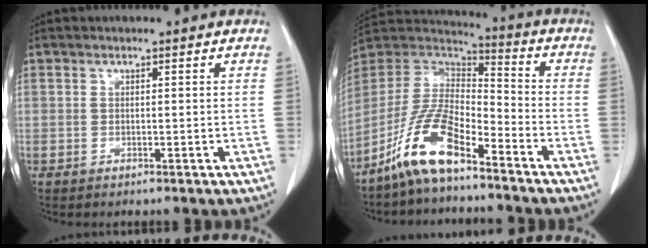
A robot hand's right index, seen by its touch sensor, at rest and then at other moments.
{"total": 12.1, "force": [-8.2, 3.2, 8.3], "torque": [-0.182, 0.011, -0.159]}